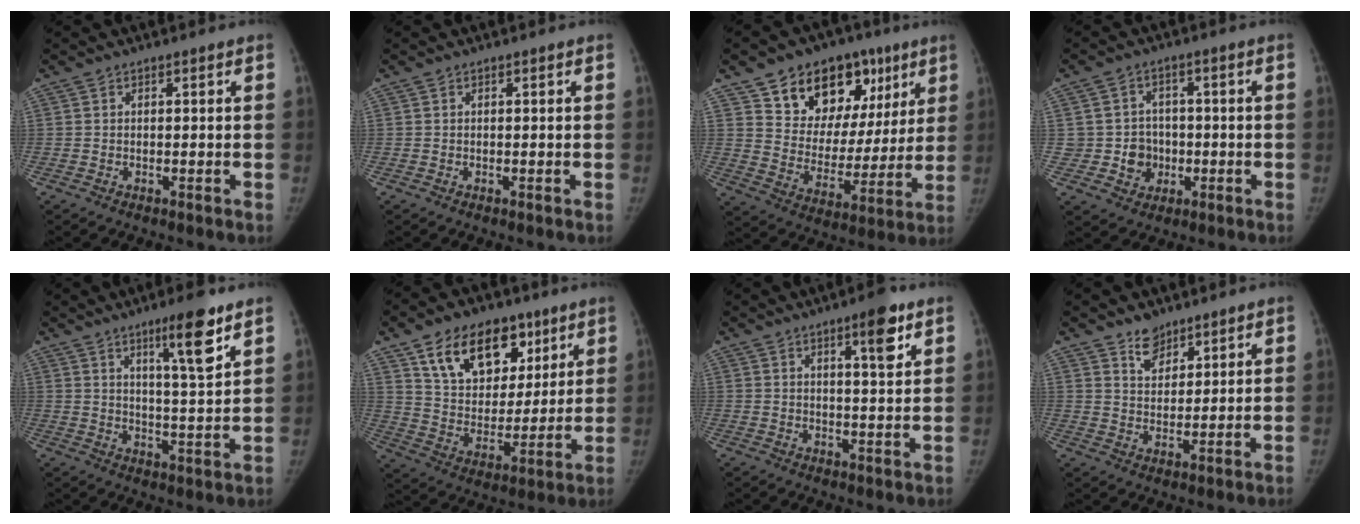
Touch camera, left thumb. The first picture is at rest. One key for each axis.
{"total": 0.0}
{"total": 21.0, "fx": 11.1, "fy": 13.8, "fz": 11.3, "tx": -0.108, "ty": -0.019, "tz": 0.180}
{"total": 6.1, "fx": -1.1, "fy": 5.8, "fz": 1.4, "tx": 0.014, "ty": 0.014, "tz": -0.013}
{"total": 9.9, "fx": 6.0, "fy": 1.2, "fz": 7.8, "tx": -0.114, "ty": -0.037, "tz": 0.095}
{"total": 18.6, "fx": 10.2, "fy": 12.1, "fz": 9.8, "tx": -0.111, "ty": -0.036, "tz": 0.177}
{"total": 6.5, "fx": 3.7, "fy": 1.4, "fz": 5.2, "tx": -0.065, "ty": -0.020, "tz": 0.052}
{"total": 4.9, "fx": 3.8, "fy": 2.8, "fz": 1.4, "tx": 0.004, "ty": -0.031, "tz": 0.069}